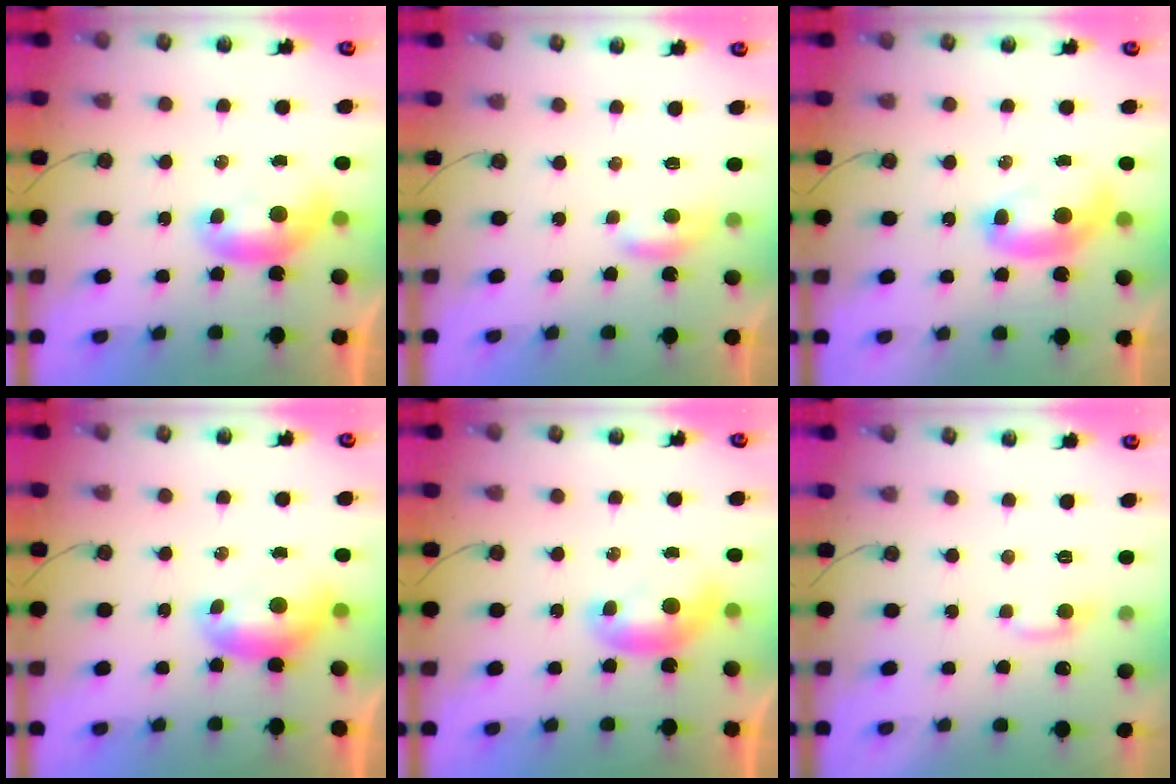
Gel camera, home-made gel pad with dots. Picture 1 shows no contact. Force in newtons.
{"total": 2.3, "press": 2.3, "slide": 0.4}
{"total": 2.6, "press": 2.6, "slide": 0.1}
{"total": 0.6, "press": 0.4, "slide": 0.4}
{"total": 0.0}
{"total": 1.6, "press": 1.5, "slide": 0.5}